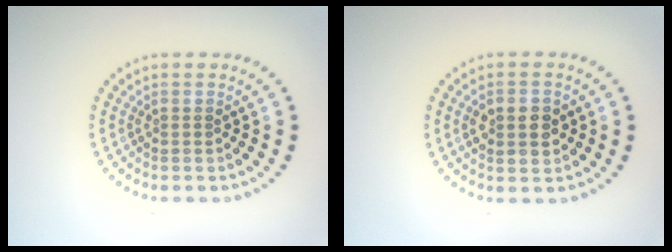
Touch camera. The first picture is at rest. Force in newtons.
{"total": 3.6, "press": 3.6, "slide": 0.2}